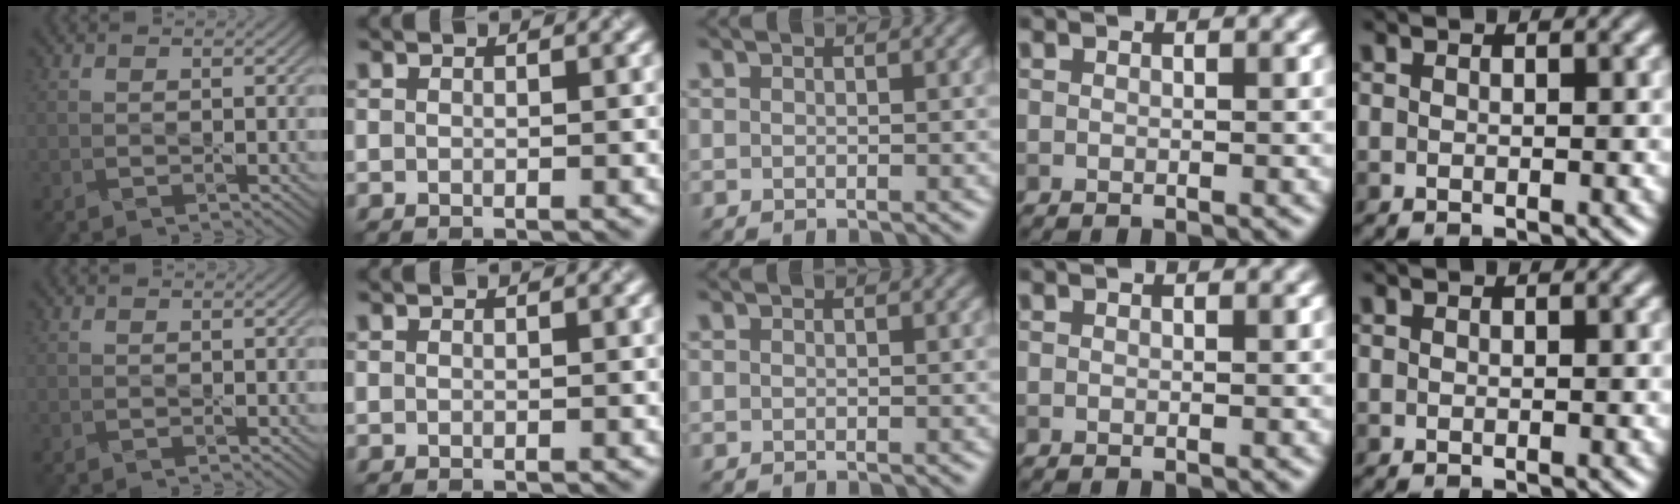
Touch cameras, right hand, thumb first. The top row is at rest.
{}